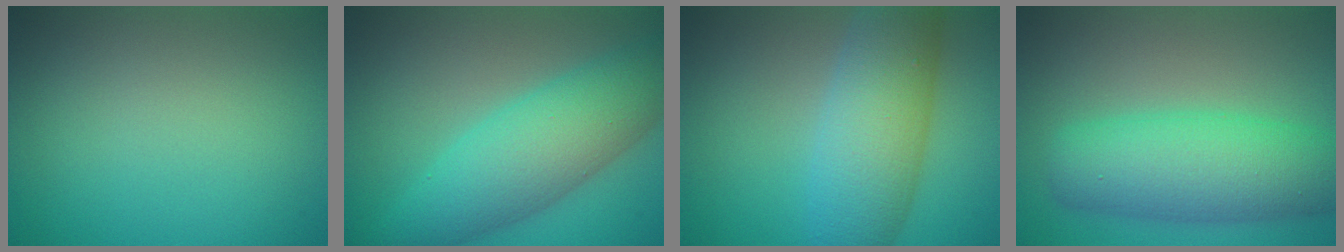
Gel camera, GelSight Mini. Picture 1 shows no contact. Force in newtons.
{"total": 7.7, "press": 7.7, "slide": 0.1}
{"total": 7.5, "press": 7.5, "slide": 0.2}
{"total": 8.0, "press": 8.0, "slide": 0.1}